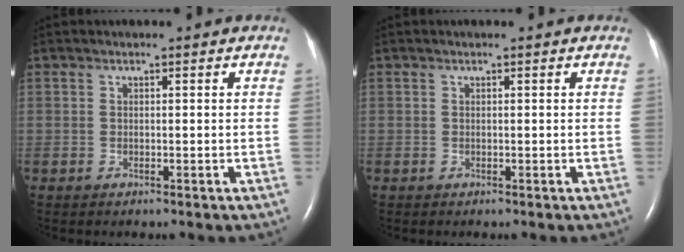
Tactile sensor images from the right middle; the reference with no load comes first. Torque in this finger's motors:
{"motor_torque": [-0.06, 0.08, 0.02, -0.01]}